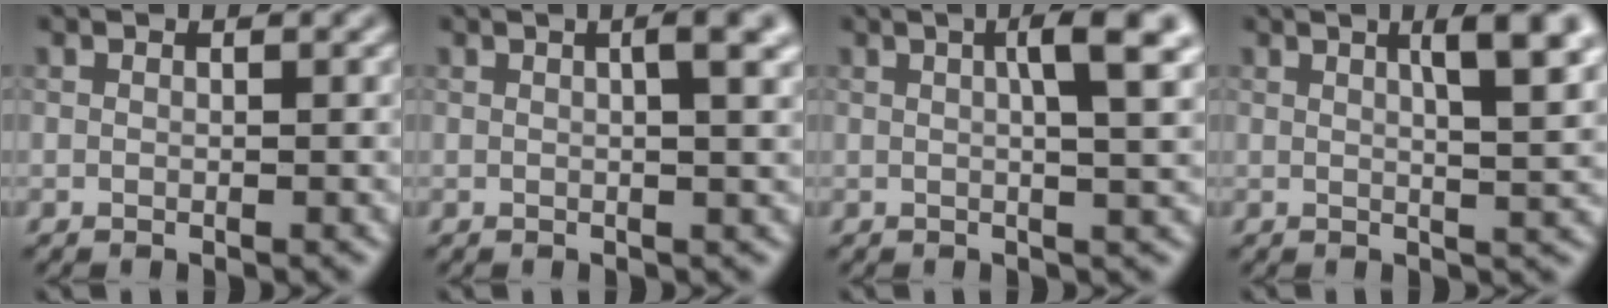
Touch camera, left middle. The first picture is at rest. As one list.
[{"total": 4.9, "force": [1.5, 1.9, 4.2], "torque": [-0.028, 0.023, -0.001]}, {"total": 5.4, "force": [1.5, 1.1, 5.1], "torque": [-0.061, 0.013, 0.020]}, {"total": 6.2, "force": [2.3, 1.8, 5.5], "torque": [-0.048, 0.015, 0.025]}]